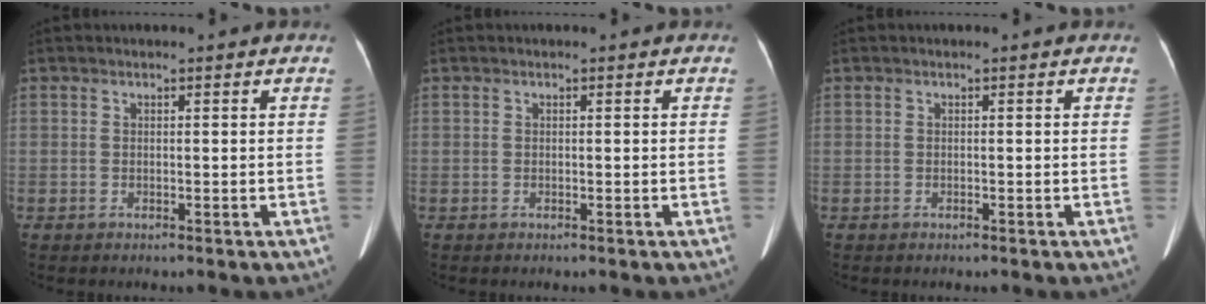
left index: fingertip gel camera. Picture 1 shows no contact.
{"total": 0.0}
{"total": 0.0}